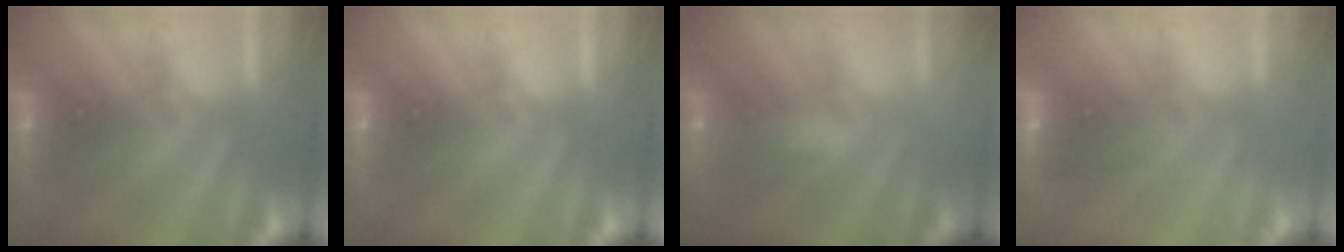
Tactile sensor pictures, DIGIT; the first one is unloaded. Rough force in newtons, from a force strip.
{"total": 0.0}
{"total": 2.2}
{"total": 1.6}